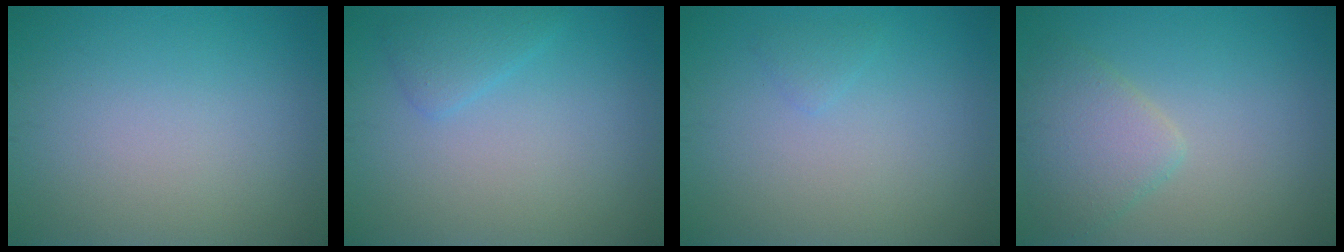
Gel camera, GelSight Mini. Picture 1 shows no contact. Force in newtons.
{"total": 1.7, "press": 1.7, "slide": 0.0}
{"total": 0.7, "press": 0.7, "slide": 0.0}
{"total": 3.3, "press": 3.3, "slide": 0.1}